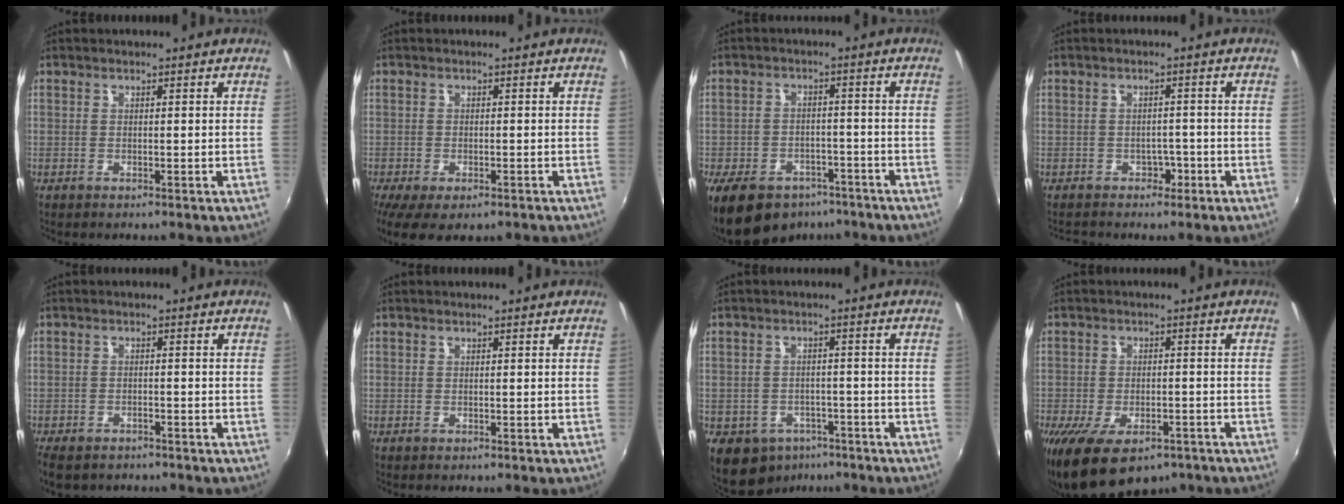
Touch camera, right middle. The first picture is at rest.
{"total": 7.3, "force": [-4.3, 3.2, 5.0], "torque": [-0.106, -0.036, -0.064]}
{"total": 15.1, "force": [-10.3, 8.9, 6.7], "torque": [-0.157, -0.006, -0.145]}
{"total": 3.2, "force": [-2.1, 2.4, 0.5], "torque": [-0.007, 0.010, -0.027]}
{"total": 7.2, "force": [-5.6, 3.2, 3.2], "torque": [-0.084, -0.026, -0.091]}
{"total": 0.0}
{"total": 9.3, "force": [-5.7, 6.8, 2.9], "torque": [-0.077, 0.003, -0.069]}
{"total": 13.5, "force": [-8.3, 6.7, 8.3], "torque": [-0.171, -0.036, -0.123]}